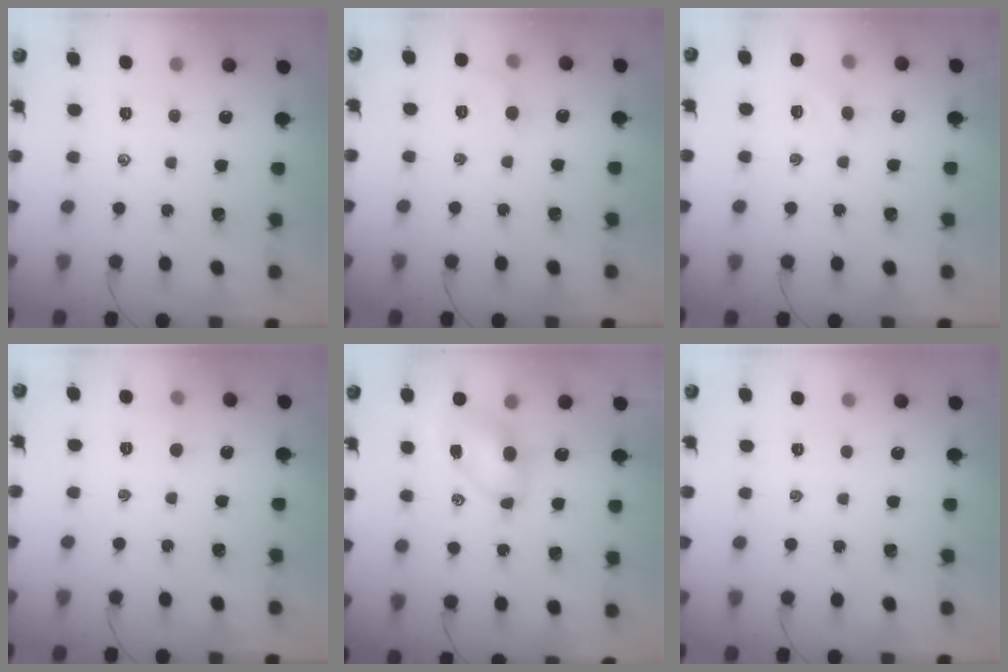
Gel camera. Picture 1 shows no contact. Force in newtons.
{"total": 5.4, "press": 5.2, "slide": 1.7}
{"total": 4.1, "press": 3.9, "slide": 1.1}
{"total": 4.1, "press": 3.9, "slide": 1.3}
{"total": 7.7, "press": 7.7, "slide": 0.9}
{"total": 0.0}